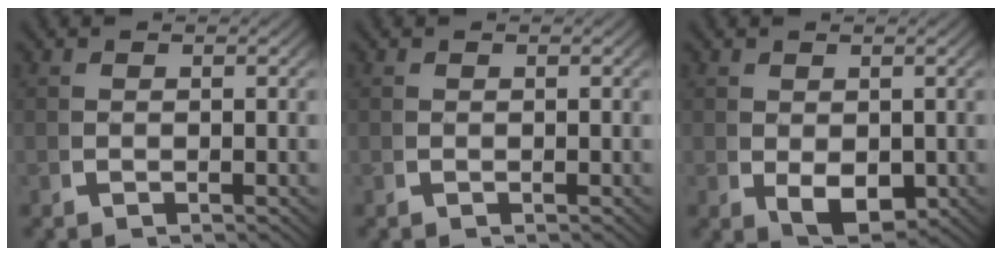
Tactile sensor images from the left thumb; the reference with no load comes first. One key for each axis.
{"total": 0.0}
{"total": 3.8, "fx": -0.1, "fy": 2.5, "fz": 2.8, "tx": -0.057, "ty": -0.025, "tz": 0.014}